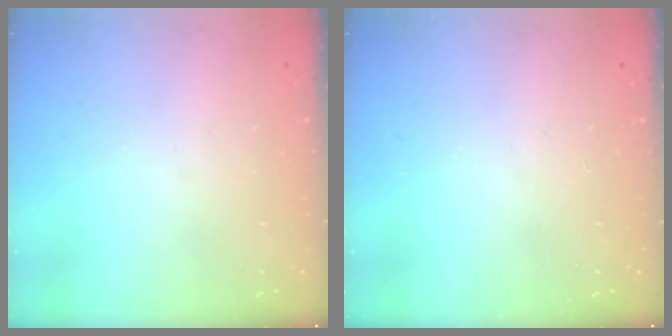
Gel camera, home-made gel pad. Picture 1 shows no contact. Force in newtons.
{"total": 0.0}